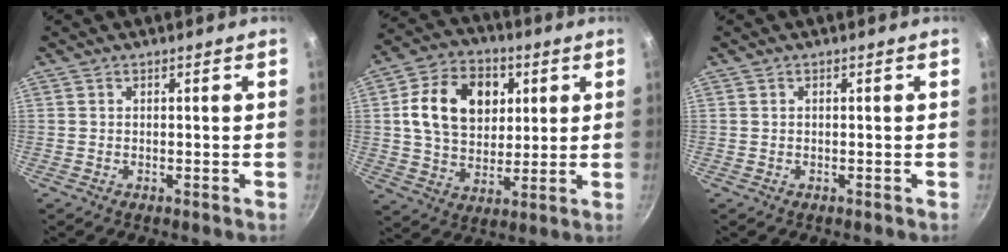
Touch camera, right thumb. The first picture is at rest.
{"total": 16.2, "force": [4.0, 12.1, 10.1], "torque": [-0.144, 0.002, 0.061]}
{"total": 0.0}